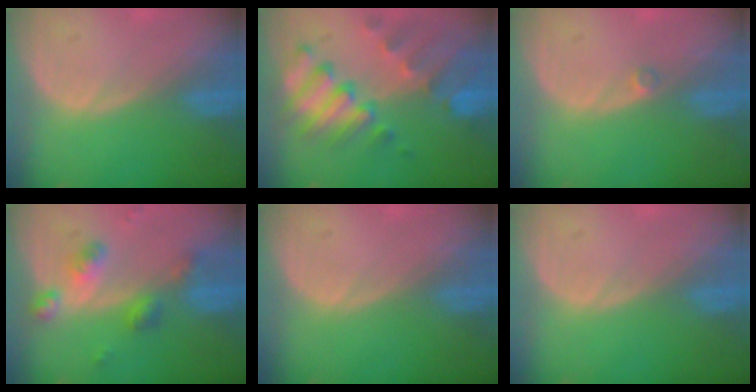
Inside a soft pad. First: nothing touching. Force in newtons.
{"total": 10.4, "press": 9.0, "slide": 5.2}
{"total": 1.0, "press": 0.8, "slide": 0.5}
{"total": 6.1, "press": 5.3, "slide": 3.0}
{"total": 0.0}
{"total": 0.0}